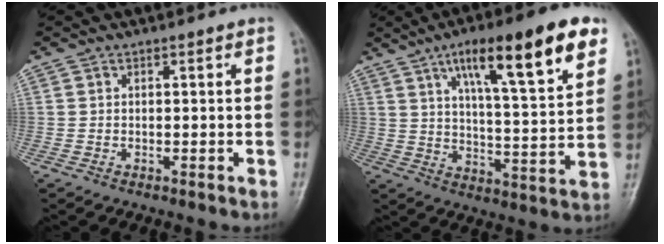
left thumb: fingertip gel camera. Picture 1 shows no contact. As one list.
[{"total": 19.6, "force": [10.4, 4.3, 16.0], "torque": [-0.219, -0.031, 0.159]}]